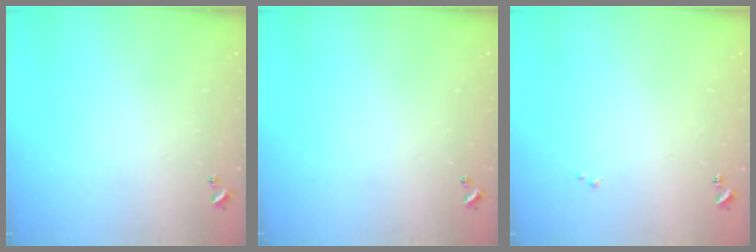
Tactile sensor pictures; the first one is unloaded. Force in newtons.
{"total": 0.0}
{"total": 0.0}